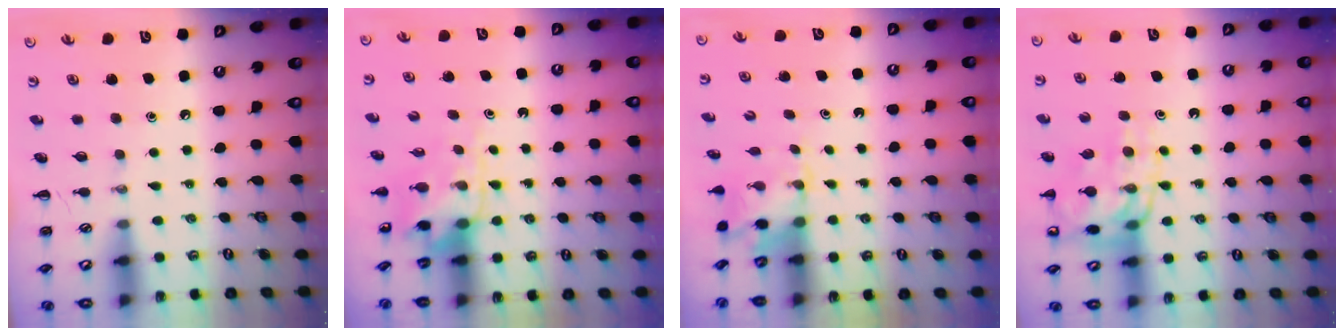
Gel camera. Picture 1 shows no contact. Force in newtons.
{"total": 4.8, "press": 4.8, "slide": 0.3}
{"total": 1.7, "press": 1.5, "slide": 0.6}
{"total": 13.3, "press": 13.1, "slide": 2.5}